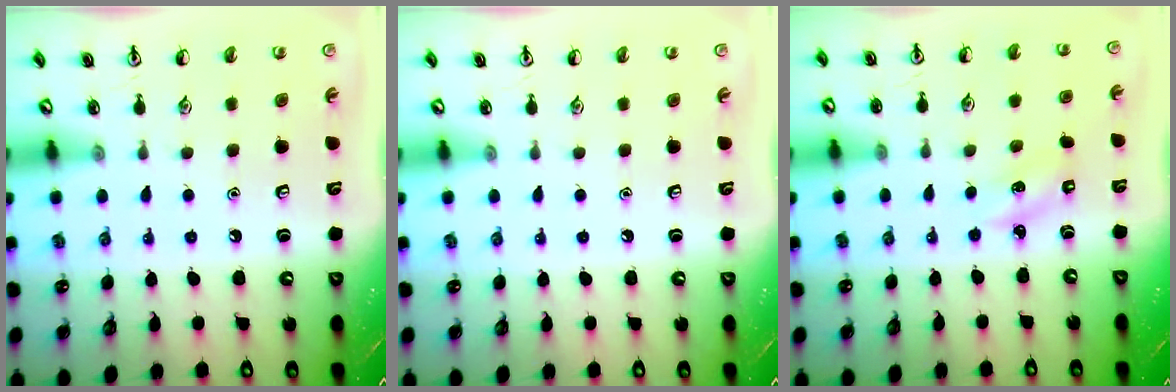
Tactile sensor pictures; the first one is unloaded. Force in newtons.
{"total": 0.0}
{"total": 1.5, "press": 1.4, "slide": 0.4}